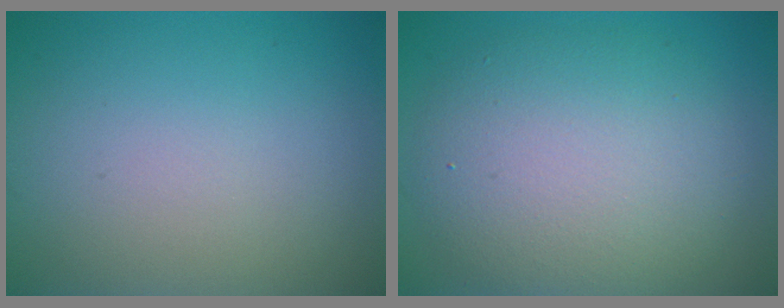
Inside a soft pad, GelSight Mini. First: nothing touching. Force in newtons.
{"total": 7.9, "press": 7.9, "slide": 0.4}